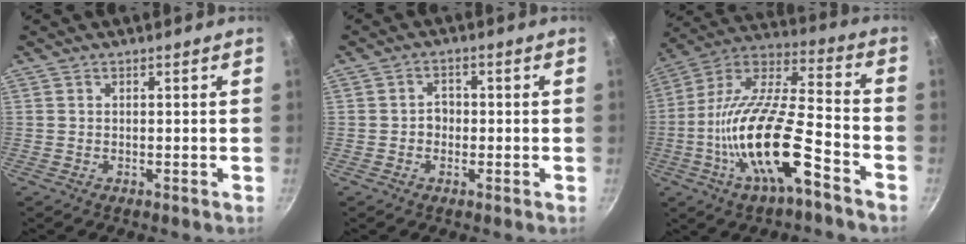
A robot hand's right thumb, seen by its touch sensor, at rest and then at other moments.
{"total": 2.7, "force": [-0.5, 2.3, 1.3], "torque": [-0.002, 0.011, -0.009]}
{"total": 21.3, "force": [-8.6, 7.0, 18.2], "torque": [-0.330, 0.045, -0.170]}